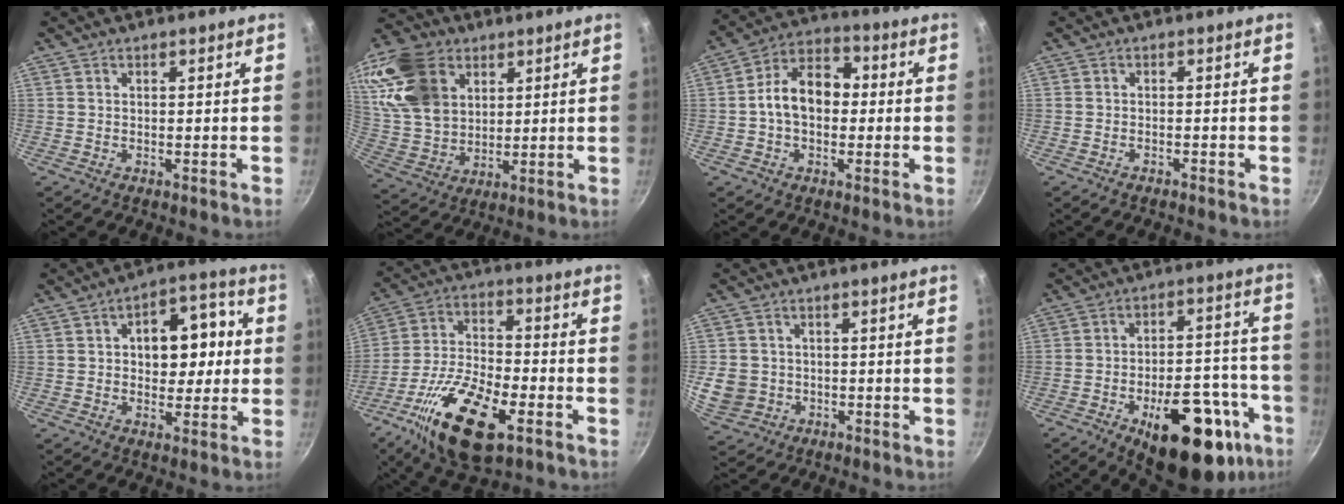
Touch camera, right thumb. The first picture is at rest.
{"total": 18.7, "force": [7.6, 13.1, 11.0], "torque": [-0.199, -0.016, 0.153]}
{"total": 11.4, "force": [-0.2, 8.1, 8.1], "torque": [-0.099, 0.037, -0.021]}
{"total": 0.9, "force": [-0.9, 0.2, 0.2], "torque": [-0.012, 0.012, -0.015]}
{"total": 11.9, "force": [1.2, 7.7, 9.0], "torque": [-0.082, 0.021, 0.010]}
{"total": 19.5, "force": [-9.1, 8.4, 15.1], "torque": [-0.270, 0.024, -0.170]}
{"total": 7.5, "force": [-1.3, 6.6, 3.2], "torque": [-0.055, 0.010, -0.018]}
{"total": 25.8, "force": [-12.6, 12.6, 18.6], "torque": [-0.184, 0.062, -0.162]}